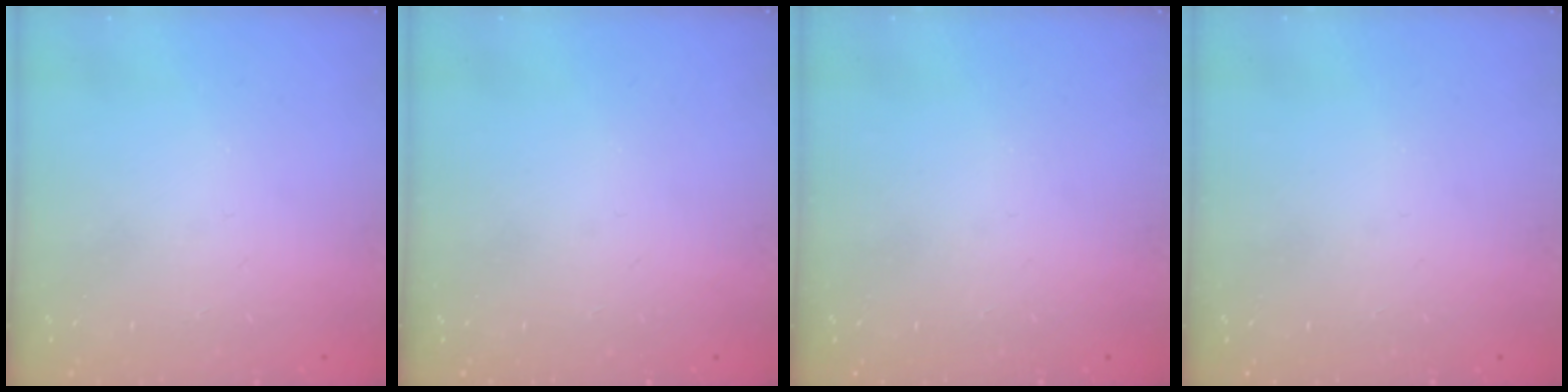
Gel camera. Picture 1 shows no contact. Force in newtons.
{"total": 0.0}
{"total": 0.0}
{"total": 0.0}